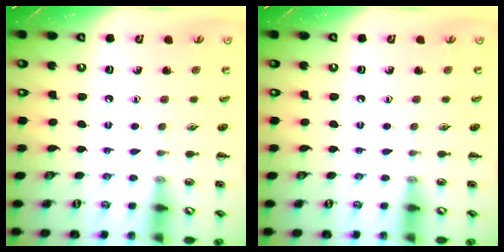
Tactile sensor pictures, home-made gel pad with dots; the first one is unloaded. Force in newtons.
{"total": 0.0}